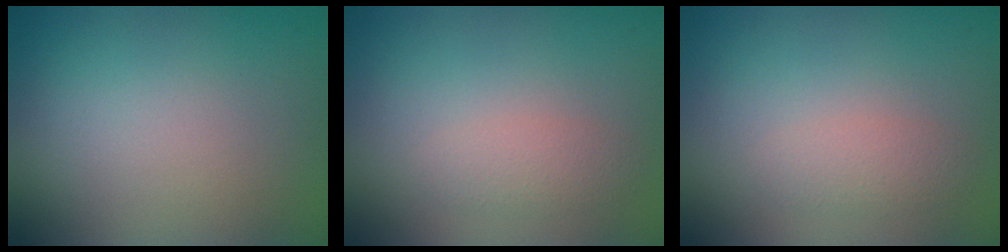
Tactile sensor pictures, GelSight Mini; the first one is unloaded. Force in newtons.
{"total": 1.4, "press": 1.4, "slide": 0.1}
{"total": 1.4, "press": 1.4, "slide": 0.1}